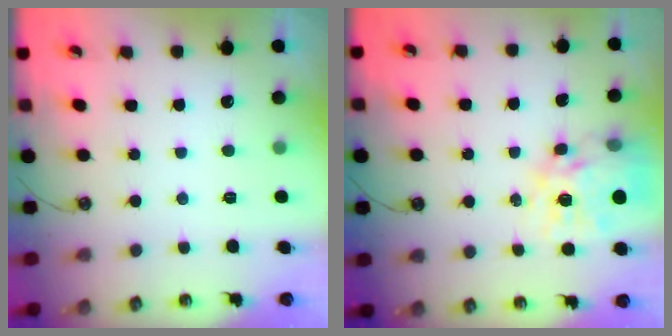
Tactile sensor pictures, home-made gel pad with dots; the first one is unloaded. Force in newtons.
{"total": 14.4, "press": 14.4, "slide": 0.9}